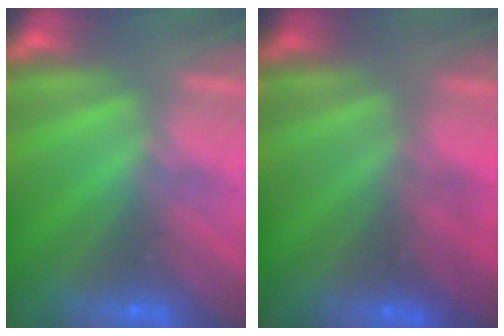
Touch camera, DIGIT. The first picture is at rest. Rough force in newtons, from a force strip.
{"total": 2.2}